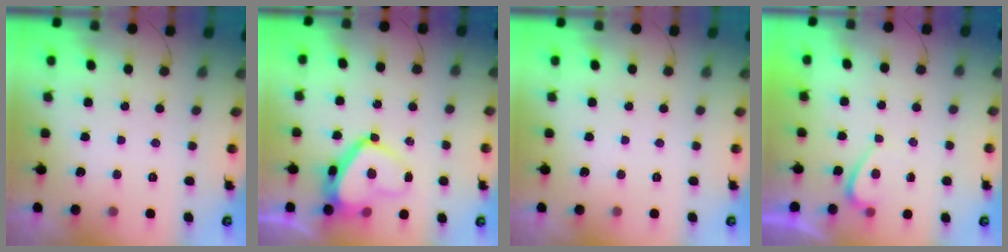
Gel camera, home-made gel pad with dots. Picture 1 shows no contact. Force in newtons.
{"total": 11.3, "press": 11.1, "slide": 1.8}
{"total": 0.0}
{"total": 0.7, "press": 0.5, "slide": 0.5}